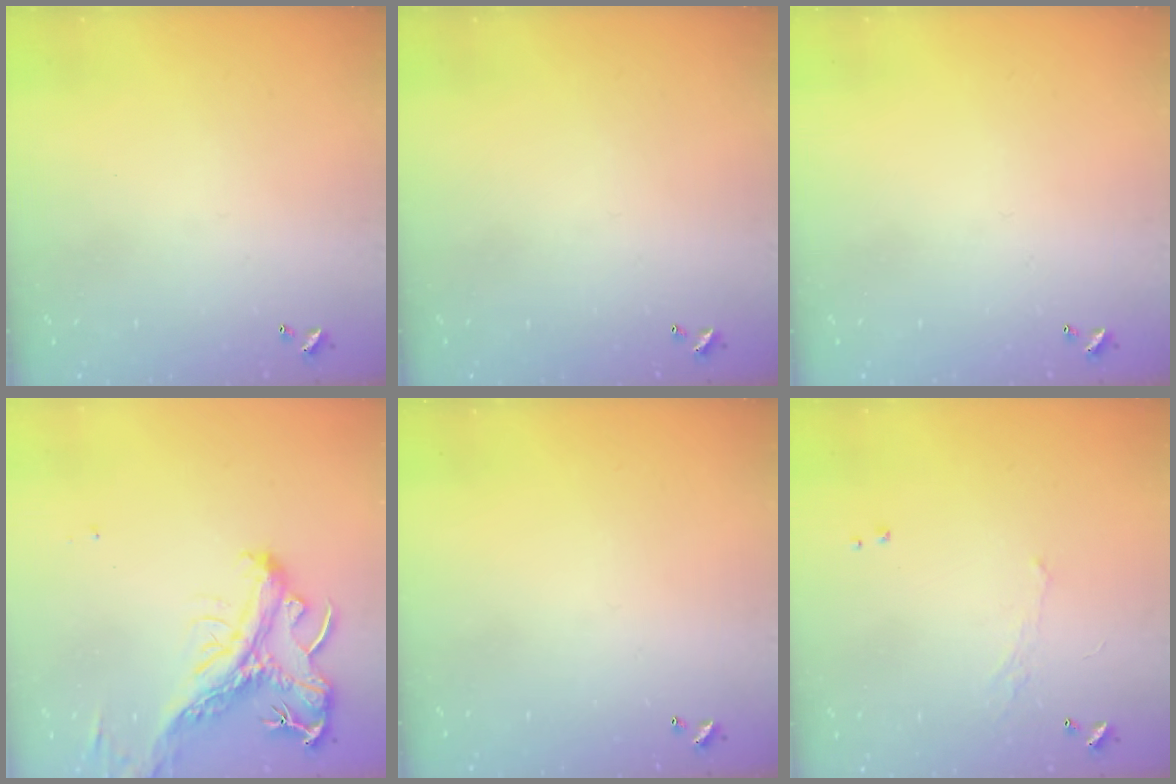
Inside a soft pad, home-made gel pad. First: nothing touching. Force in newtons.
{"total": 0.0}
{"total": 0.0}
{"total": 2.6, "press": 2.2, "slide": 1.4}
{"total": 0.0}
{"total": 0.7, "press": 0.0, "slide": 0.7}